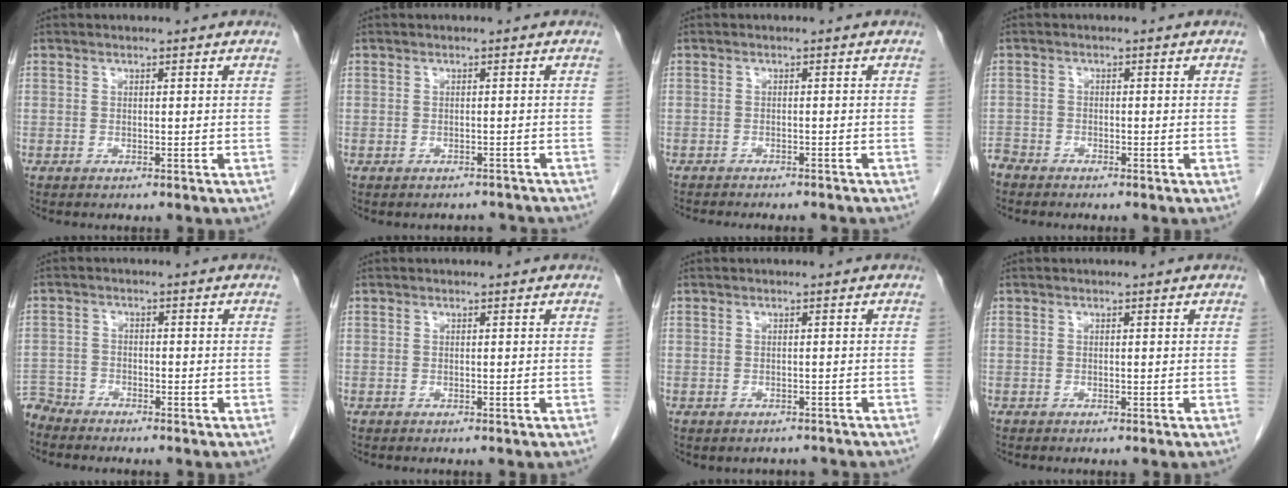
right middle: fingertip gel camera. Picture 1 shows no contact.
{"total": 2.3, "force": [-2.1, 1.0, -0.3], "torque": [0.007, 0.005, -0.028]}
{"total": 8.0, "force": [-7.2, 1.8, 2.9], "torque": [-0.035, -0.006, -0.089]}
{"total": 2.6, "force": [-2.5, 0.9, 0.1], "torque": [-0.005, -0.004, -0.048]}
{"total": 4.3, "force": [-4.2, 0.9, -0.3], "torque": [0.010, -0.010, -0.083]}
{"total": 0.0}
{"total": 2.2, "force": [-1.9, 1.1, 0.2], "torque": [-0.003, 0.002, -0.024]}
{"total": 0.0}